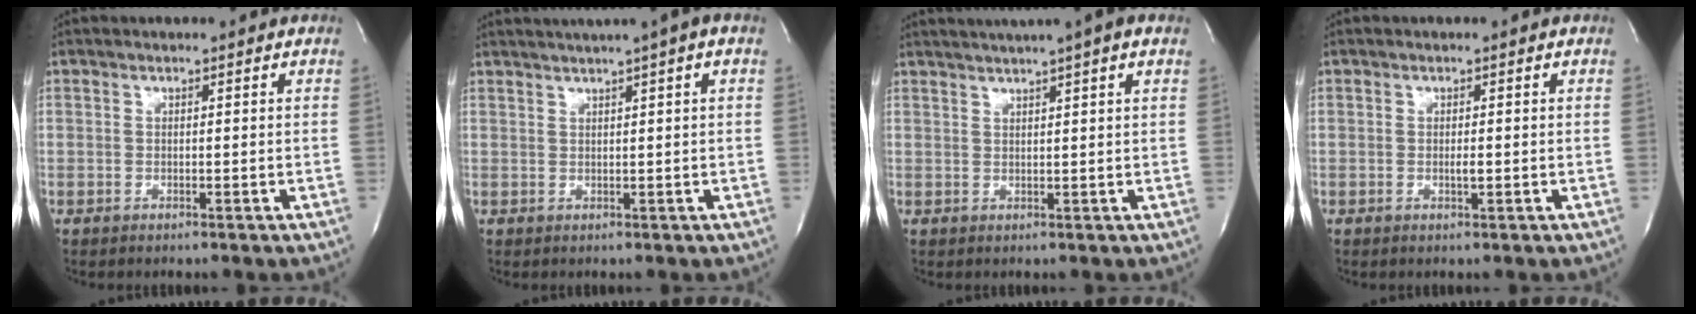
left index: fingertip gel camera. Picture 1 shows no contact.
{"total": 6.6, "force": [4.5, -0.7, 4.9], "torque": [-0.077, 0.028, 0.059]}
{"total": 9.1, "force": [6.9, -0.2, 6.0], "torque": [-0.100, 0.032, 0.084]}
{"total": 0.9, "force": [-0.2, 0.2, 0.9], "torque": [-0.015, -0.002, -0.002]}